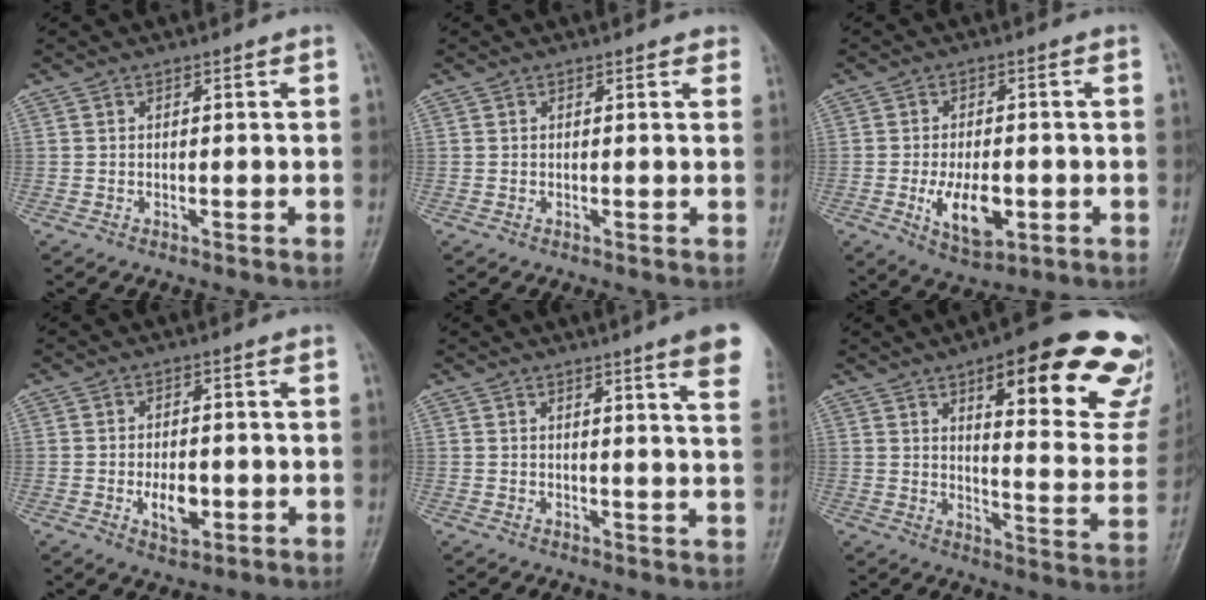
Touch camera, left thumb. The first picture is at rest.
{"total": 1.8, "force": [1.4, 0.7, 0.9], "torque": [0.002, 0.000, 0.007]}
{"total": 8.7, "force": [-2.2, 4.5, 7.0], "torque": [-0.112, -0.002, -0.027]}
{"total": 6.8, "force": [-1.2, 4.2, 5.2], "torque": [-0.065, -0.006, -0.010]}
{"total": 10.1, "force": [6.6, 0.4, 7.6], "torque": [-0.082, -0.023, 0.063]}
{"total": 24.9, "force": [15.0, 7.3, 18.5], "torque": [-0.194, -0.066, 0.193]}